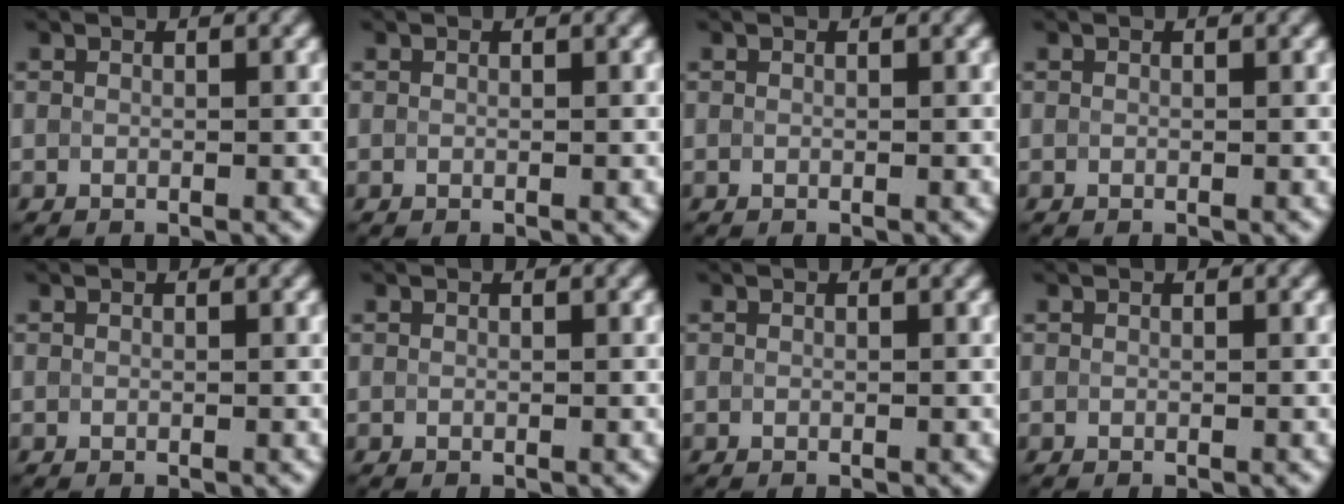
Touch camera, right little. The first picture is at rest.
{"total": 0.0}
{"total": 0.0}
{"total": 0.0}
{"total": 0.0}
{"total": 0.0}
{"total": 0.0}
{"total": 0.0}